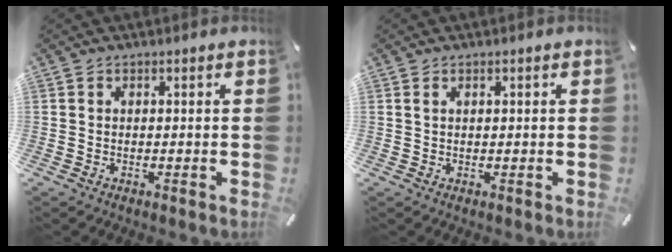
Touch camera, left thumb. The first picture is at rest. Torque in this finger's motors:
{"motor_torque": [0.11, 0.13, 0.01, -0.11, 0.00]}